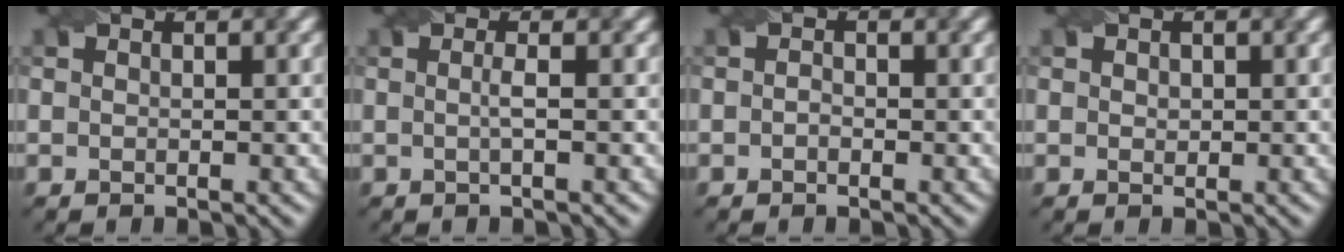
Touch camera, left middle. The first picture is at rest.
{"total": 1.3, "force": [-0.2, 0.2, 1.3], "torque": [-0.025, 0.001, -0.006]}
{"total": 0.6, "force": [-0.3, 0.4, 0.4], "torque": [-0.009, -0.001, -0.006]}
{"total": 0.6, "force": [0.1, 0.5, 0.3], "torque": [-0.007, -0.002, 0.004]}